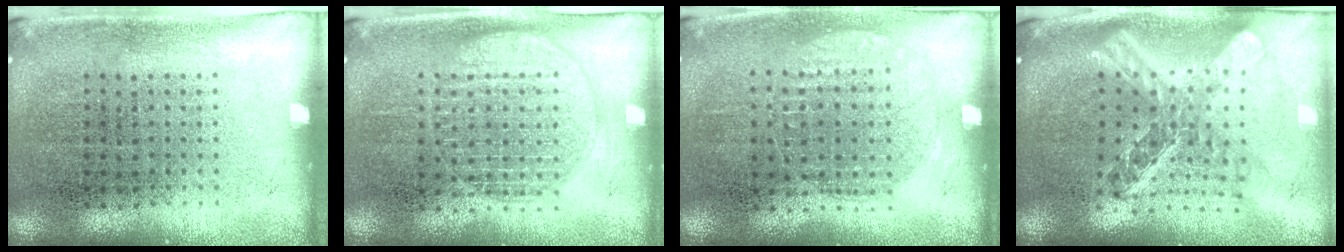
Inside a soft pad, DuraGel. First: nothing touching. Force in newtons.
{"total": 1.3, "press": 1.3, "slide": 0.4}
{"total": 1.0, "press": 0.9, "slide": 0.3}
{"total": 2.3, "press": 1.8, "slide": 1.5}